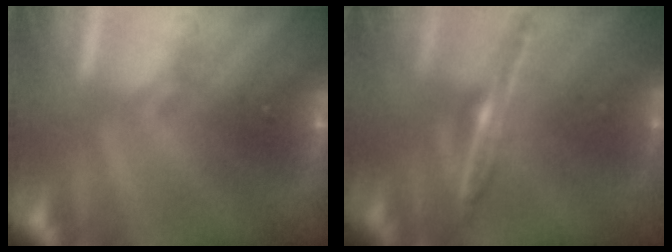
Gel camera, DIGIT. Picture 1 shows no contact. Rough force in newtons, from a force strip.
{"total": 1.5}